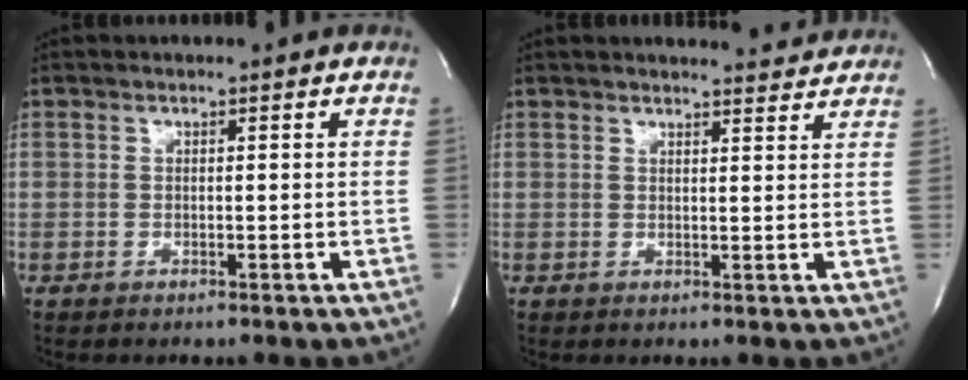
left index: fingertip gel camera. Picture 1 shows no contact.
{"total": 5.4, "force": [5.3, 0.6, 0.8], "torque": [-0.013, -0.002, 0.052]}